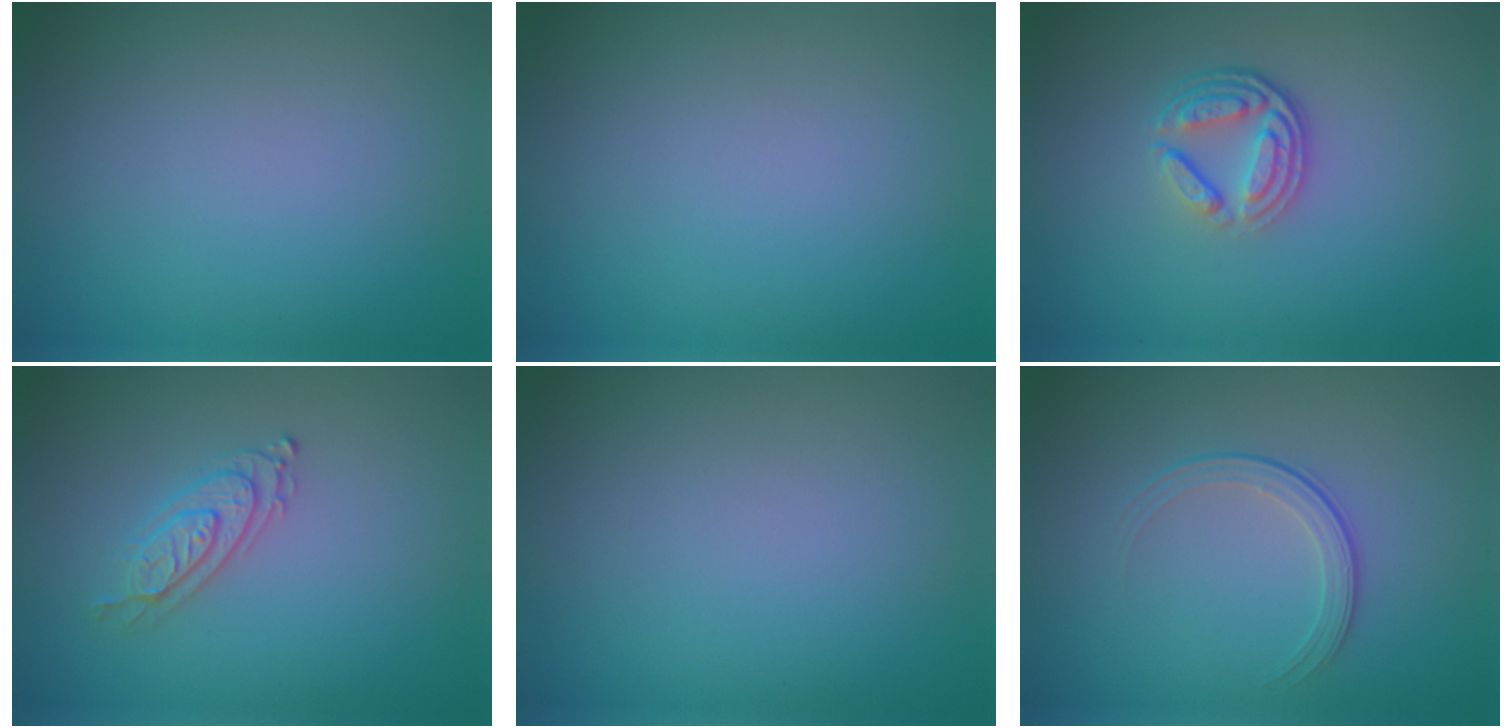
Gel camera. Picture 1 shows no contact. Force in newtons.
{"total": 0.0}
{"total": 4.0, "press": 2.9, "slide": 2.7}
{"total": 2.3, "press": 2.1, "slide": 0.9}
{"total": 0.0}
{"total": 1.9, "press": 1.3, "slide": 1.5}